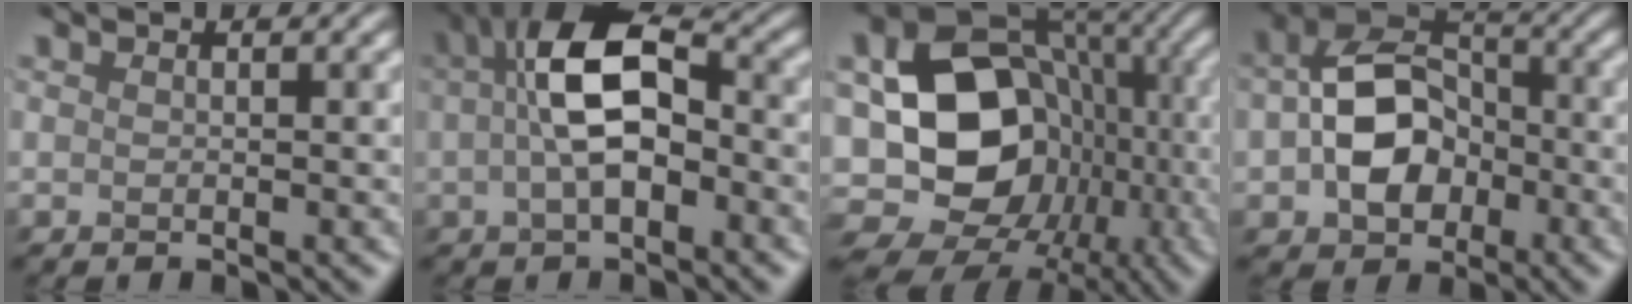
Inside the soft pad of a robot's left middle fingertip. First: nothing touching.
{"total": 5.7, "force": [-0.7, 2.5, 5.1], "torque": [-0.127, 0.018, -0.001]}
{"total": 14.4, "force": [-3.6, 12.0, 7.3], "torque": [-0.140, -0.012, -0.035]}
{"total": 6.5, "force": [-1.7, 4.9, 3.8], "torque": [-0.092, 0.004, -0.018]}